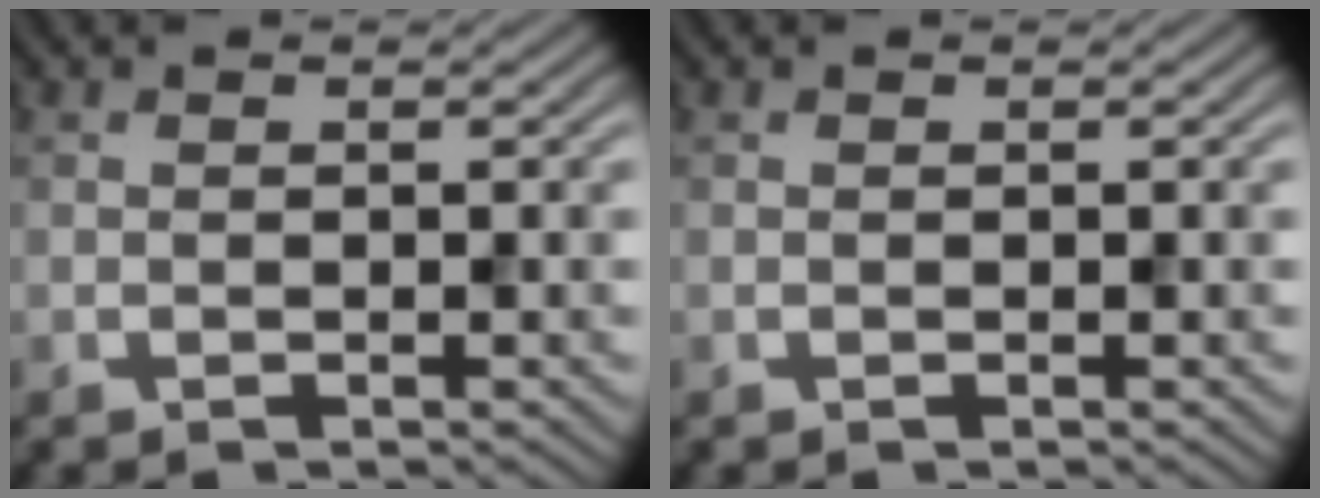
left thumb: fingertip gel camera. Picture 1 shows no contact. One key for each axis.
{"total": 0.0}